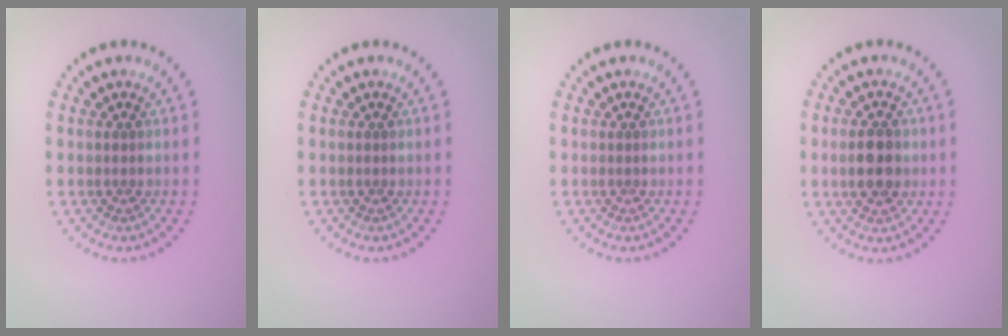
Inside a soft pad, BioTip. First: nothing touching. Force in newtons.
{"total": 0.0}
{"total": 0.0}
{"total": 3.6, "press": 3.6, "slide": 0.1}